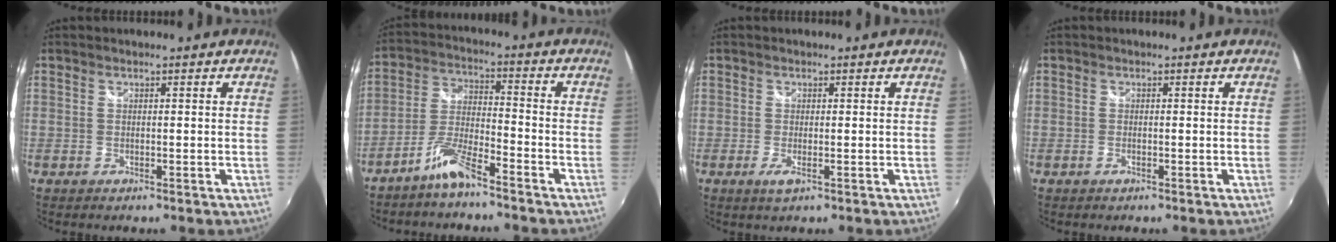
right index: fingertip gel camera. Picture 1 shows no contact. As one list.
[{"total": 6.8, "force": [-5.4, 0.5, 4.0], "torque": [-0.095, 0.014, -0.105]}, {"total": 2.1, "force": [-0.6, 0.5, 2.0], "torque": [-0.038, -0.007, -0.010]}, {"total": 0.7, "force": [-0.2, 0.3, 0.6], "torque": [-0.013, -0.001, -0.006]}]